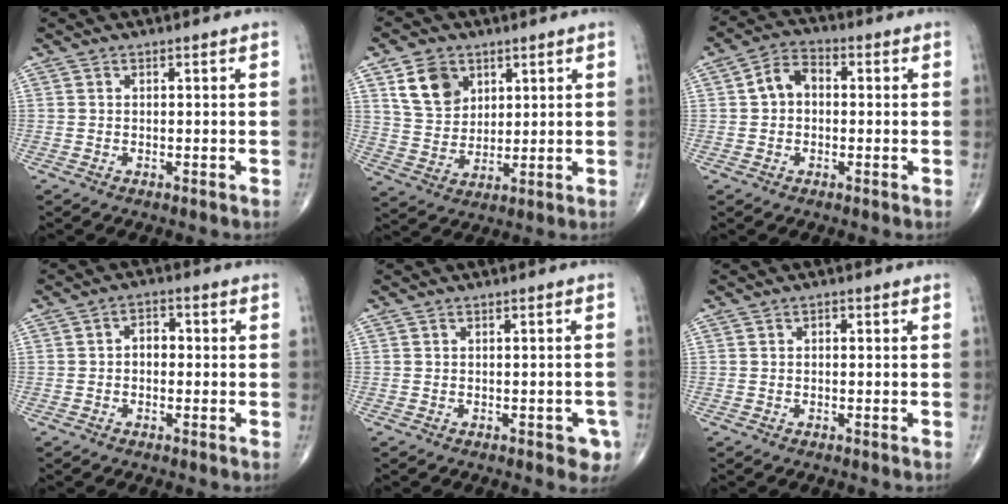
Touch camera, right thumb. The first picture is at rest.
{"total": 9.2, "force": [4.3, 6.9, 4.4], "torque": [-0.060, -0.021, 0.088]}
{"total": 5.8, "force": [0.3, 4.3, 3.9], "torque": [-0.060, 0.022, -0.005]}
{"total": 3.4, "force": [-0.1, 2.4, 2.4], "torque": [-0.025, 0.016, -0.010]}
{"total": 3.5, "force": [-1.6, 1.7, 2.5], "torque": [-0.013, 0.005, -0.017]}
{"total": 0.9, "force": [0.1, 0.6, 0.6], "torque": [-0.008, 0.003, -0.001]}